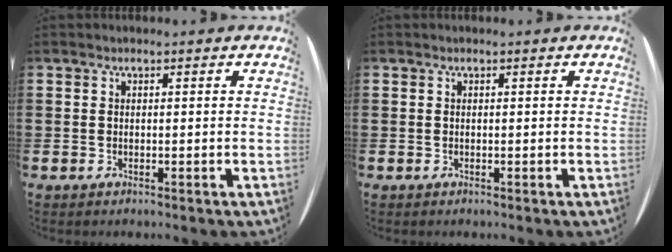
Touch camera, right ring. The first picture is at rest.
{"total": 0.0}